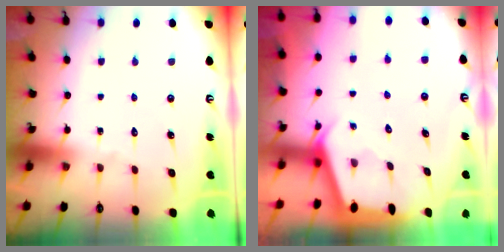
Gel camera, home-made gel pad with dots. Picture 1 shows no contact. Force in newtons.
{"total": 2.3, "press": 2.3, "slide": 0.3}